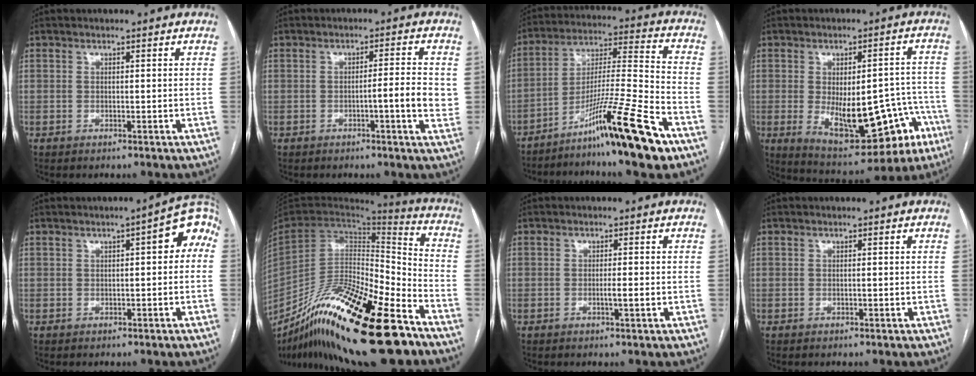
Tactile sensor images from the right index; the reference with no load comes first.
{"total": 5.0, "force": [-0.7, 0.3, 5.0], "torque": [-0.069, 0.002, -0.013]}
{"total": 17.5, "force": [-11.2, -1.0, 13.4], "torque": [-0.248, -0.020, -0.193]}
{"total": 17.2, "force": [-5.7, 7.9, 14.1], "torque": [-0.173, 0.019, -0.056]}
{"total": 6.2, "force": [1.2, 1.9, 5.8], "torque": [-0.065, 0.031, 0.009]}
{"total": 30.4, "force": [-20.2, 5.1, 22.2], "torque": [-0.371, -0.043, -0.351]}
{"total": 1.8, "force": [-0.5, -0.1, 1.7], "torque": [-0.032, -0.002, -0.010]}
{"total": 0.0}